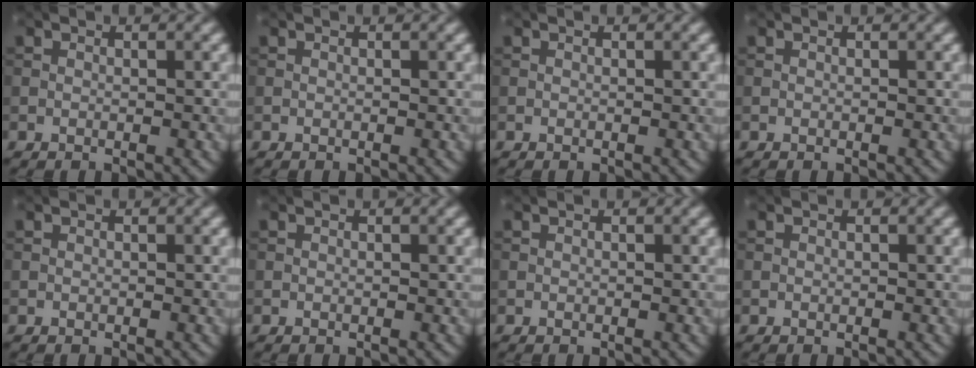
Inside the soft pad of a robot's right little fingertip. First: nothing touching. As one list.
[{"total": 0.0}, {"total": 0.0}, {"total": 0.0}, {"total": 0.0}, {"total": 0.0}, {"total": 0.0}, {"total": 0.0}]